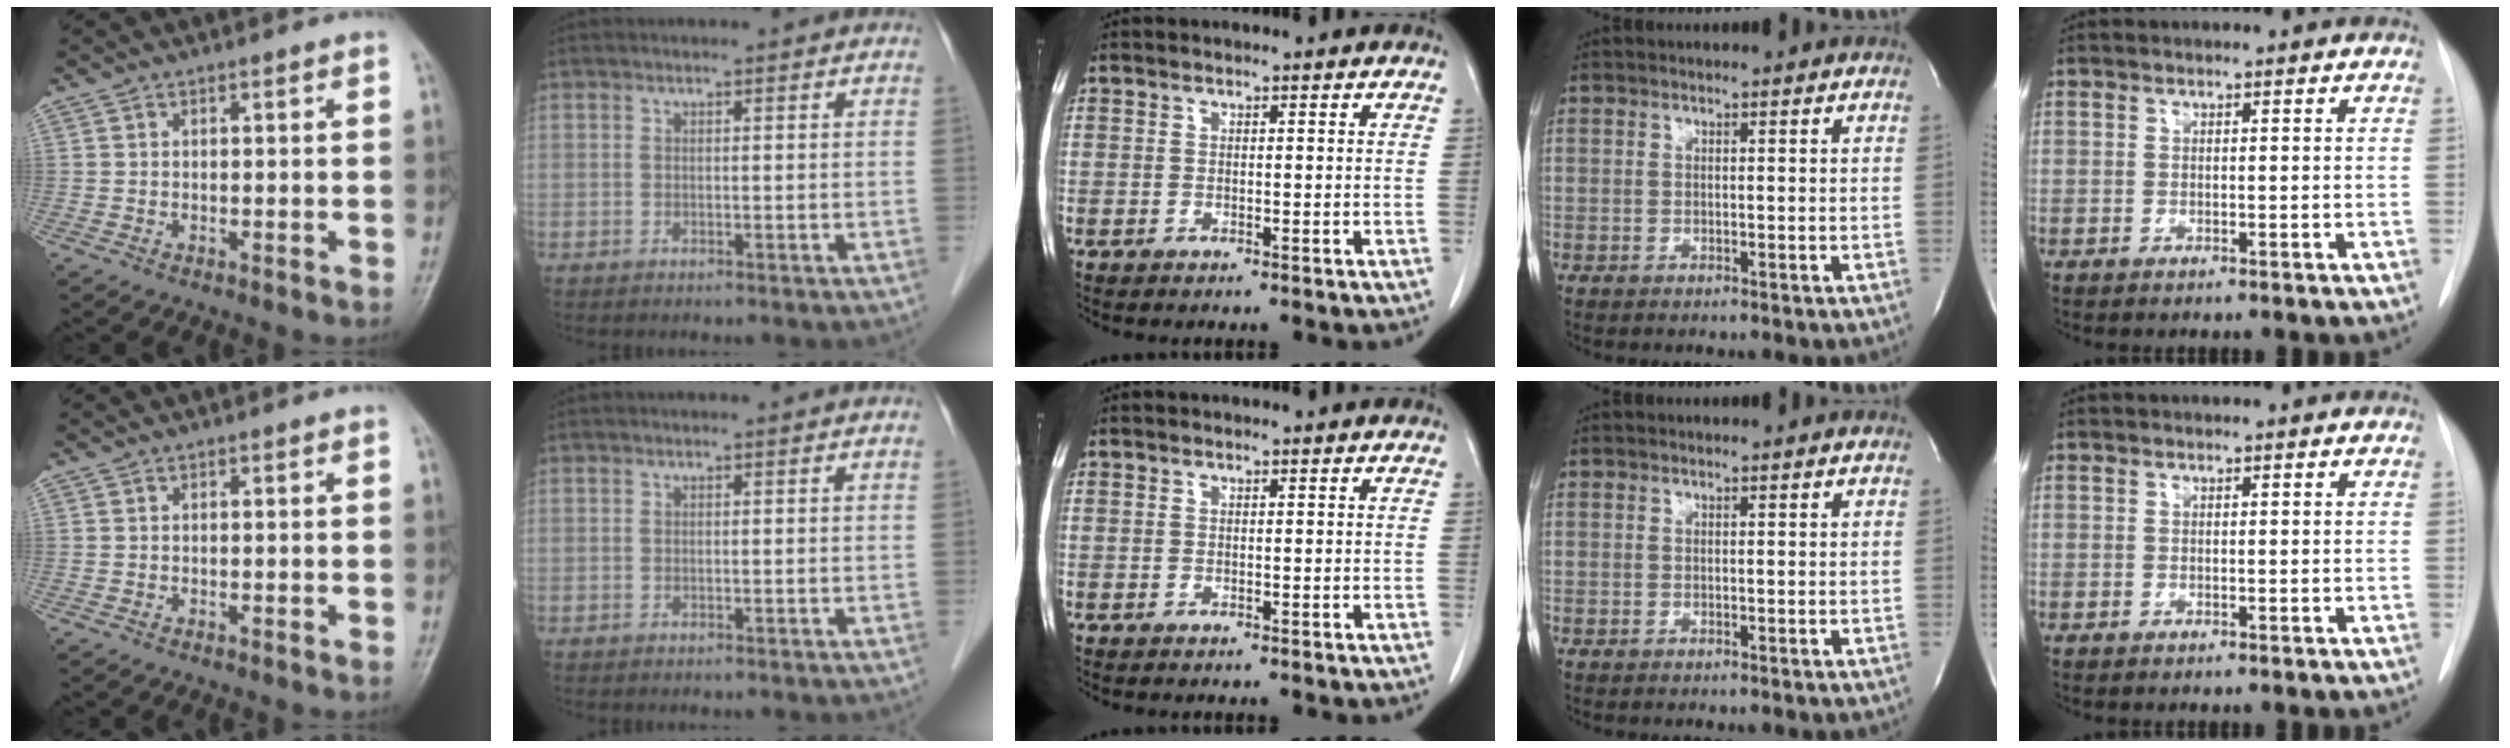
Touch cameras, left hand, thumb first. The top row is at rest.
{}